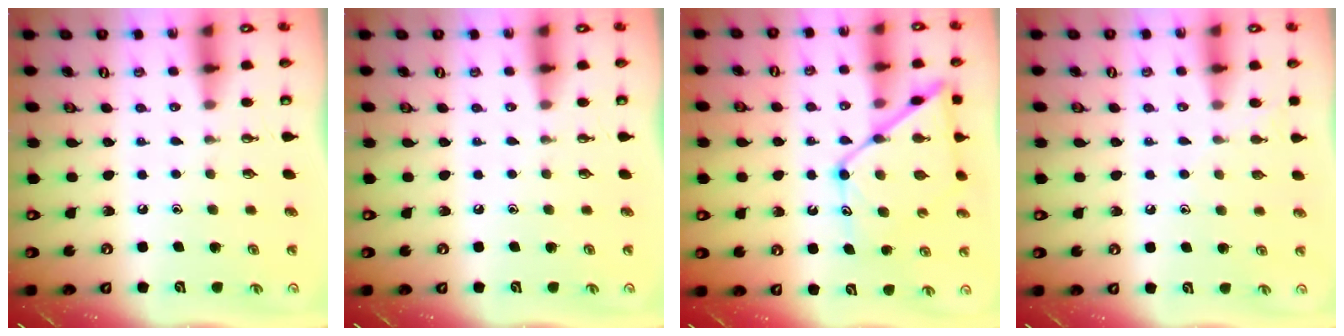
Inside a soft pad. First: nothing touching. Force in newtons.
{"total": 0.0}
{"total": 15.4, "press": 15.3, "slide": 1.2}
{"total": 6.2, "press": 6.2, "slide": 0.7}